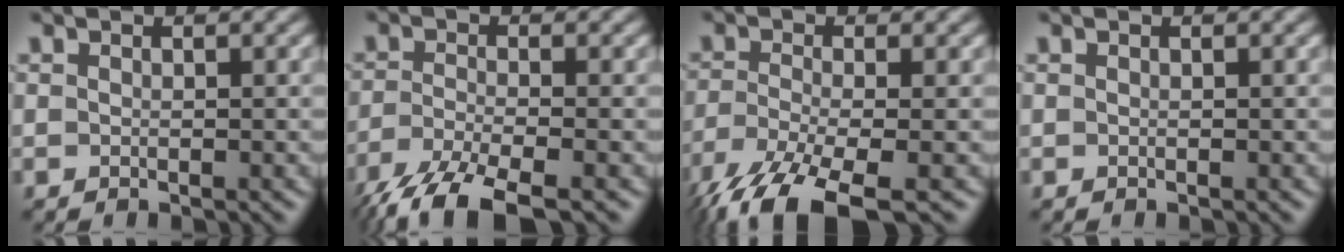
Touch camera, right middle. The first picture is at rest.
{"total": 7.5, "force": [-5.5, 2.0, 4.7], "torque": [-0.103, -0.022, -0.110]}
{"total": 8.3, "force": [-5.7, 2.4, 5.5], "torque": [-0.121, -0.022, -0.111]}
{"total": 0.0}